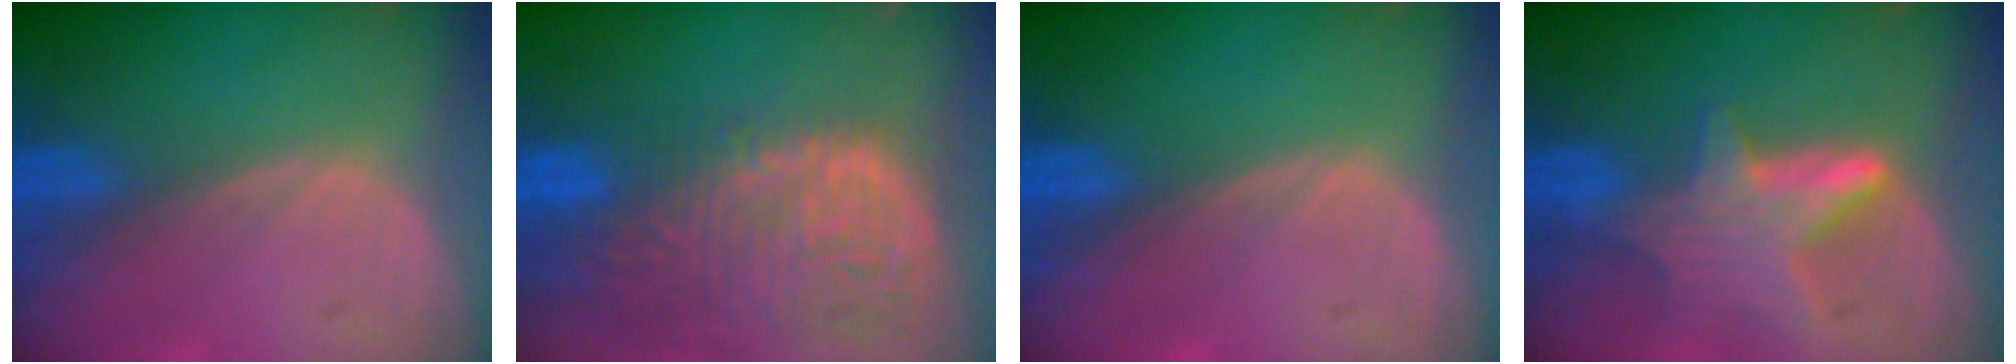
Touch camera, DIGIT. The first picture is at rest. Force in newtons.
{"total": 14.9, "press": 12.4, "slide": 8.4}
{"total": 0.0}
{"total": 6.7, "press": 6.5, "slide": 1.7}